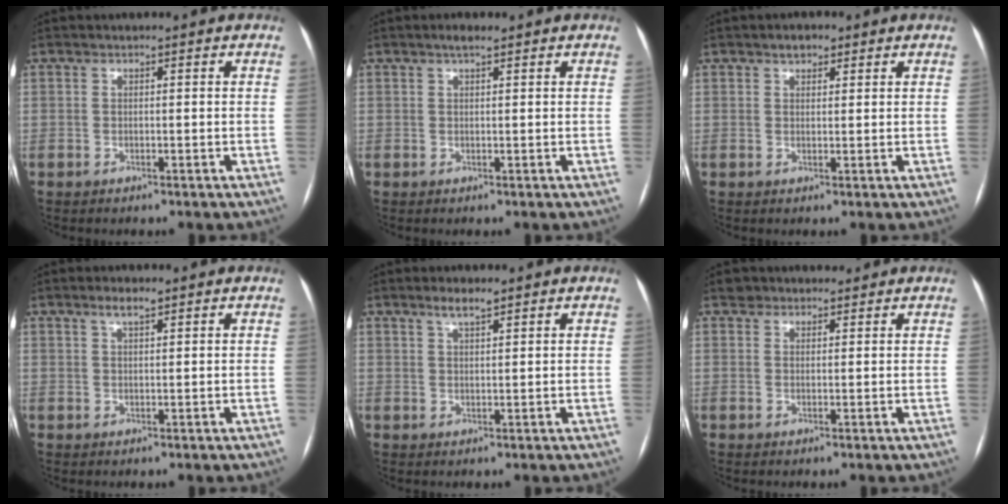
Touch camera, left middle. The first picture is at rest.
{"total": 1.7, "force": [1.2, 0.3, 1.1], "torque": [-0.025, 0.007, 0.020]}
{"total": 2.2, "force": [1.5, 1.2, 1.1], "torque": [-0.020, 0.006, 0.023]}
{"total": 2.1, "force": [1.5, 0.3, 1.5], "torque": [-0.032, 0.004, 0.029]}
{"total": 2.6, "force": [2.0, 0.3, 1.6], "torque": [-0.036, 0.003, 0.037]}
{"total": 2.6, "force": [2.2, 1.4, -0.1], "torque": [0.006, 0.017, 0.031]}